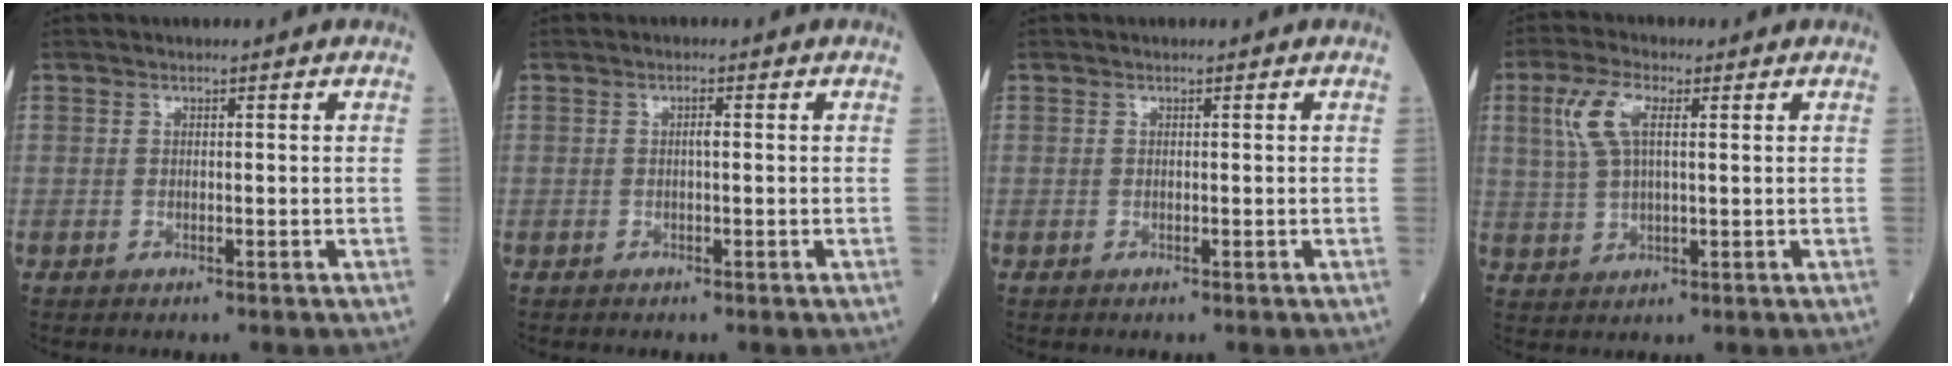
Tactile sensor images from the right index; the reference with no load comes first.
{"total": 1.1, "force": [0.1, -0.1, 1.1], "torque": [-0.021, 0.002, 0.001]}
{"total": 0.0}
{"total": 6.4, "force": [2.2, 2.2, 5.6], "torque": [-0.137, 0.015, 0.049]}